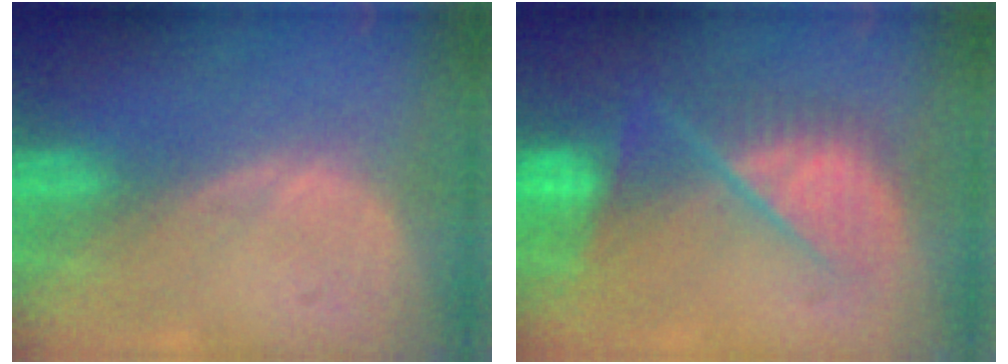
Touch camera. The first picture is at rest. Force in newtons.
{"total": 9.1, "press": 8.0, "slide": 4.3}